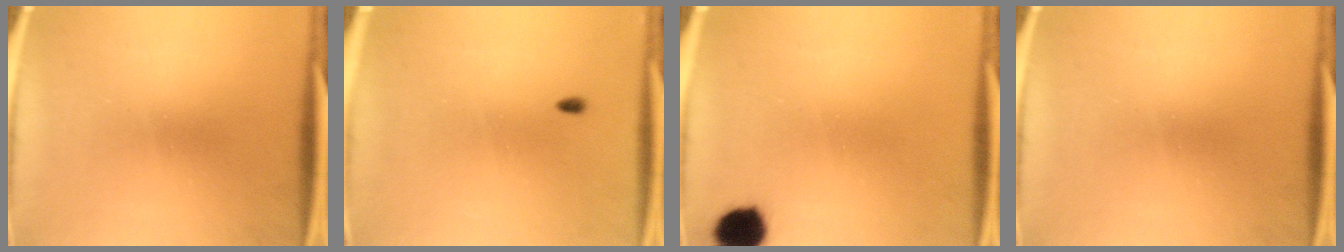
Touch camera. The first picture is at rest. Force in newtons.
{"total": 0.7}
{"total": 7.0}
{"total": 0.0}